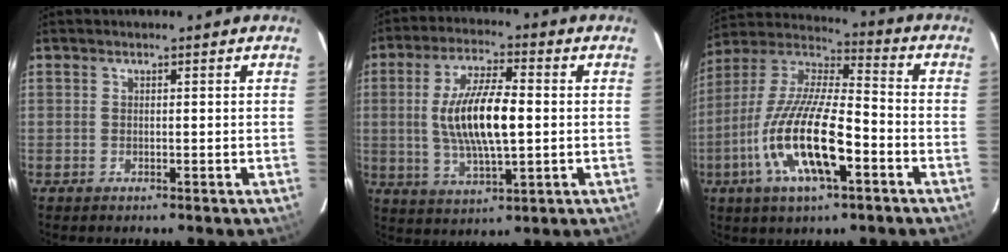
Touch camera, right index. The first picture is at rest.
{"total": 13.0, "force": [0.1, 4.1, 12.4], "torque": [-0.238, 0.001, 0.008]}
{"total": 19.0, "force": [-7.2, 5.6, 16.7], "torque": [-0.336, -0.021, -0.140]}